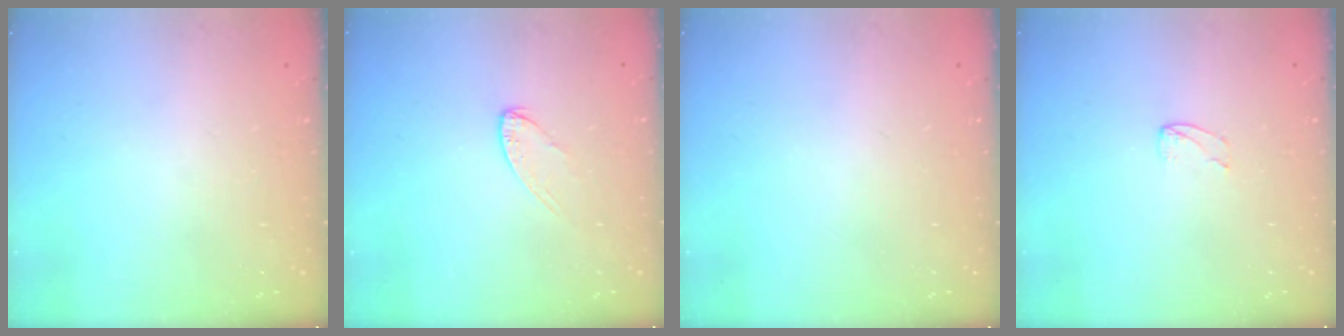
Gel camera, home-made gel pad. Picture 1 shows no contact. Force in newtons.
{"total": 5.5, "press": 5.4, "slide": 0.4}
{"total": 0.0}
{"total": 2.4, "press": 2.4, "slide": 0.2}